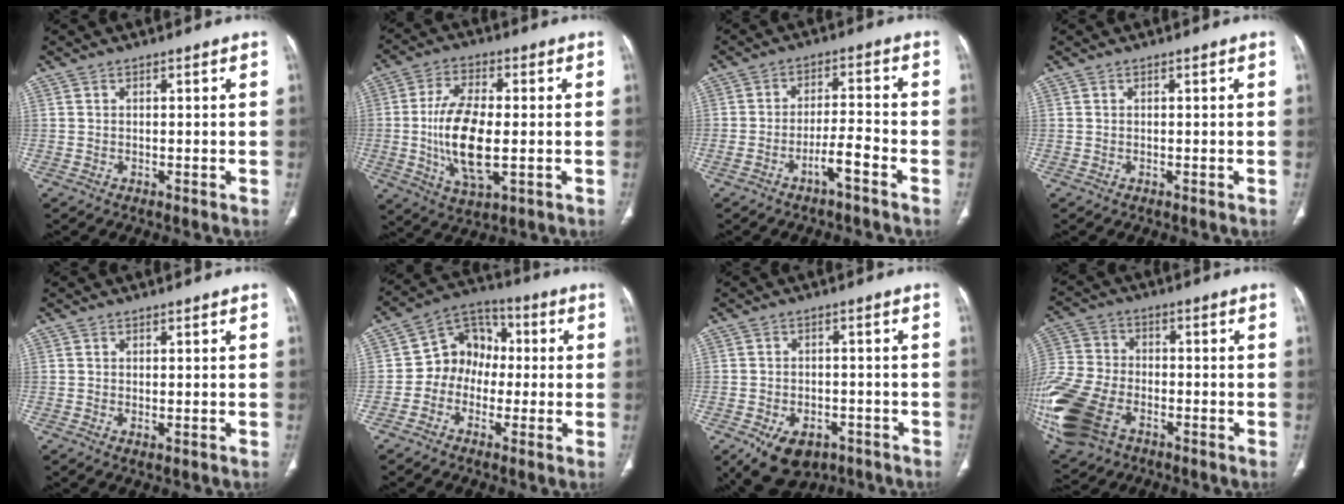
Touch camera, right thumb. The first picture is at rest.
{"total": 13.9, "force": [-1.3, 6.1, 12.4], "torque": [-0.240, -0.005, -0.020]}
{"total": 5.3, "force": [-3.3, 0.9, 4.1], "torque": [-0.080, 0.033, -0.058]}
{"total": 0.0}
{"total": 1.0, "force": [-0.2, 0.5, 0.8], "torque": [-0.017, -0.004, 0.000]}
{"total": 9.6, "force": [-1.1, 8.2, 5.0], "torque": [-0.039, 0.035, -0.036]}
{"total": 11.0, "force": [-6.1, 7.1, 5.7], "torque": [-0.082, 0.022, -0.081]}
{"total": 22.2, "force": [-8.9, 14.5, 14.4], "torque": [-0.378, 0.000, -0.163]}